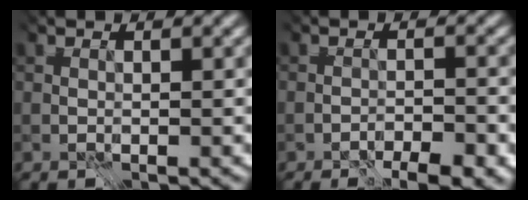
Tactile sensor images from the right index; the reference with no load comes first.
{"total": 5.1, "force": [-4.9, 0.3, 1.3], "torque": [0.013, 0.002, -0.076]}